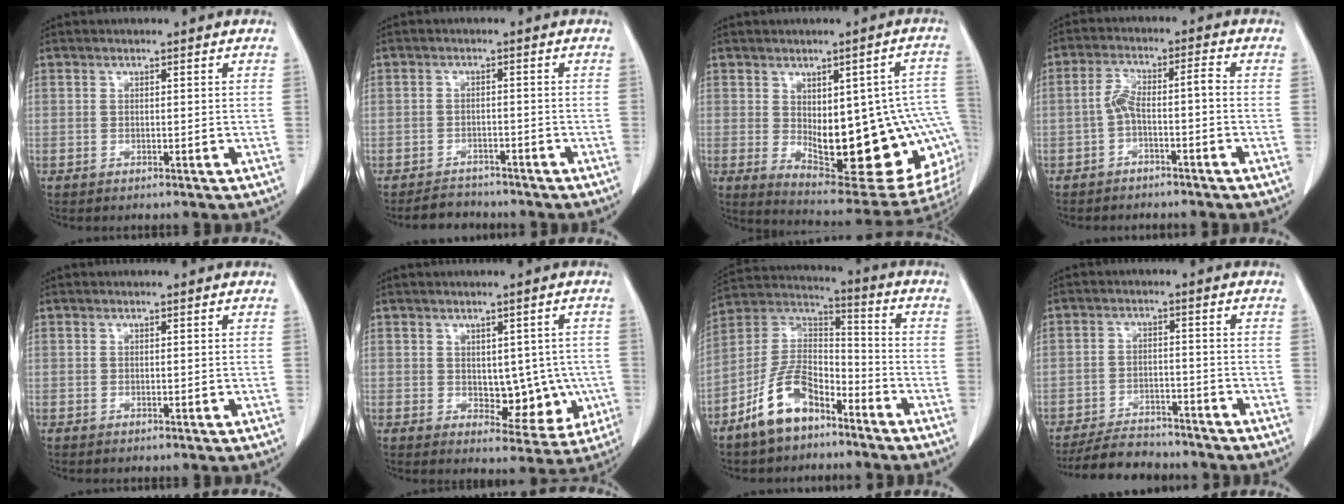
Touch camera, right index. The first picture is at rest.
{"total": 3.2, "force": [-2.8, 1.4, -0.3], "torque": [-0.002, 0.001, -0.045]}
{"total": 22.5, "force": [-2.0, 7.9, 21.0], "torque": [-0.207, 0.007, 0.001]}
{"total": 4.9, "force": [-1.7, 1.0, 4.5], "torque": [-0.094, 0.030, -0.028]}
{"total": 0.0}
{"total": 7.9, "force": [-0.5, 4.7, 6.3], "torque": [-0.058, 0.008, 0.010]}
{"total": 11.5, "force": [-7.3, 5.5, 6.9], "torque": [-0.147, 0.018, -0.141]}
{"total": 8.6, "force": [-8.0, 2.6, 2.0], "torque": [-0.029, -0.006, -0.125]}